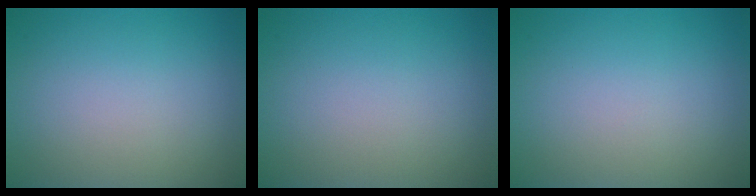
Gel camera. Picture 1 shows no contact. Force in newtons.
{"total": 0.0}
{"total": 0.0}